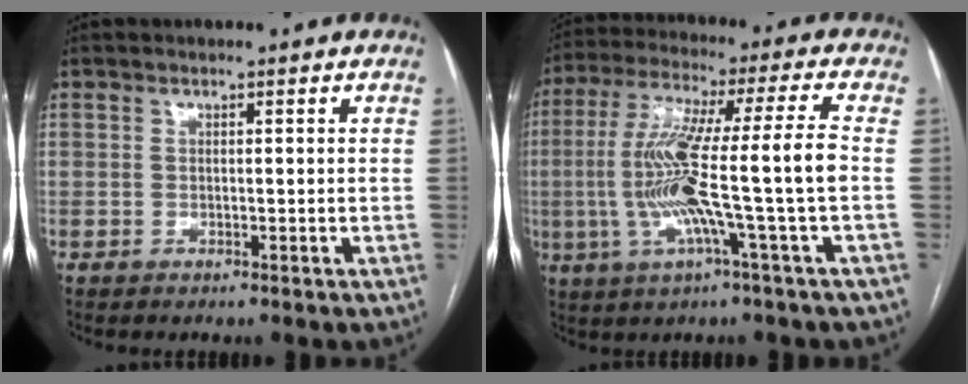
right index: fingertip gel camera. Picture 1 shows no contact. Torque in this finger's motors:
{"motor_torque": [2.04, -0.10, 0.53, 0.21]}